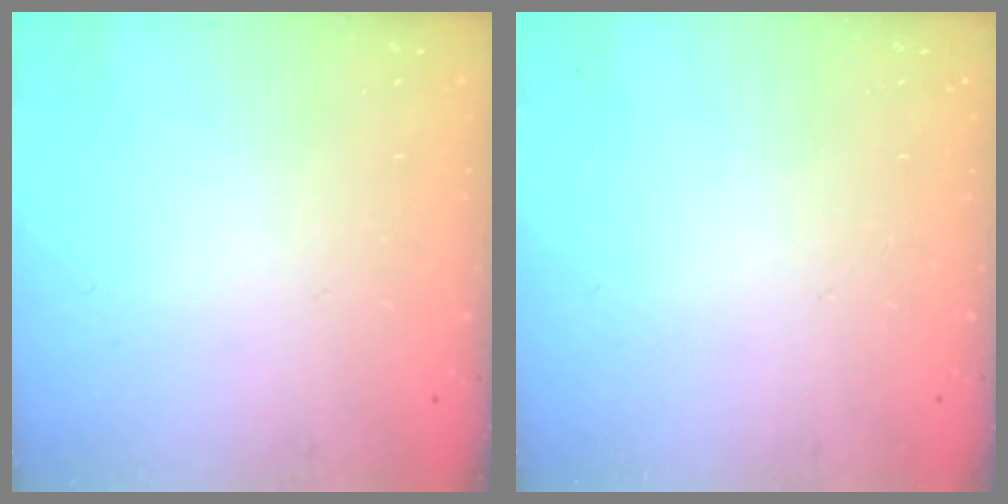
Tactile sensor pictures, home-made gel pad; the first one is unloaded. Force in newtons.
{"total": 0.0}